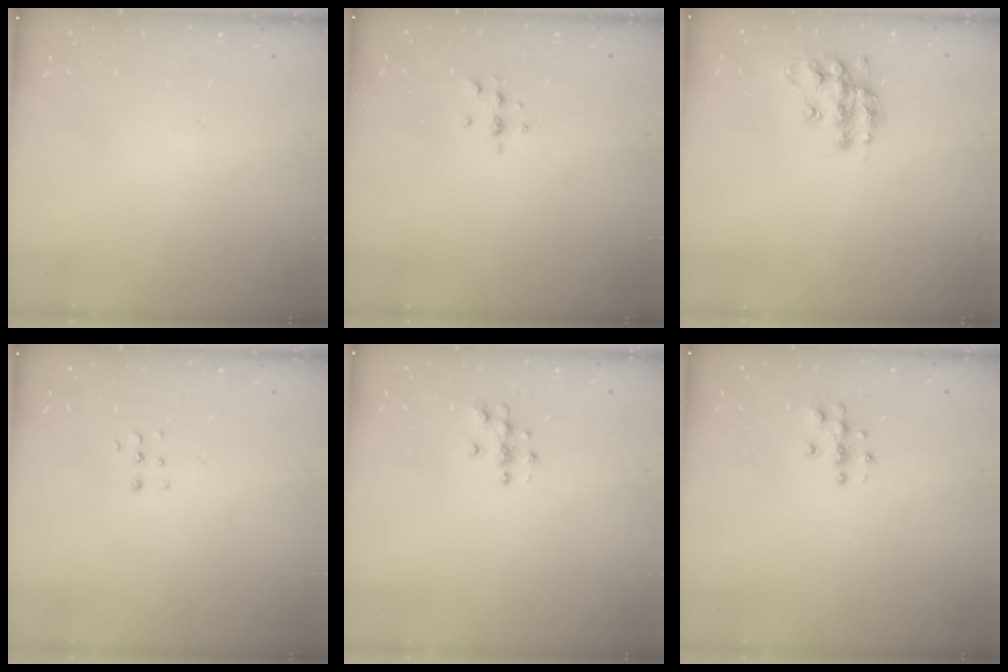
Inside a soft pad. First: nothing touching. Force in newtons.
{"total": 4.1, "press": 3.7, "slide": 1.7}
{"total": 13.8, "press": 13.8, "slide": 0.8}
{"total": 3.8, "press": 3.8, "slide": 0.6}
{"total": 3.7, "press": 3.7, "slide": 0.2}
{"total": 3.8, "press": 3.8, "slide": 0.3}